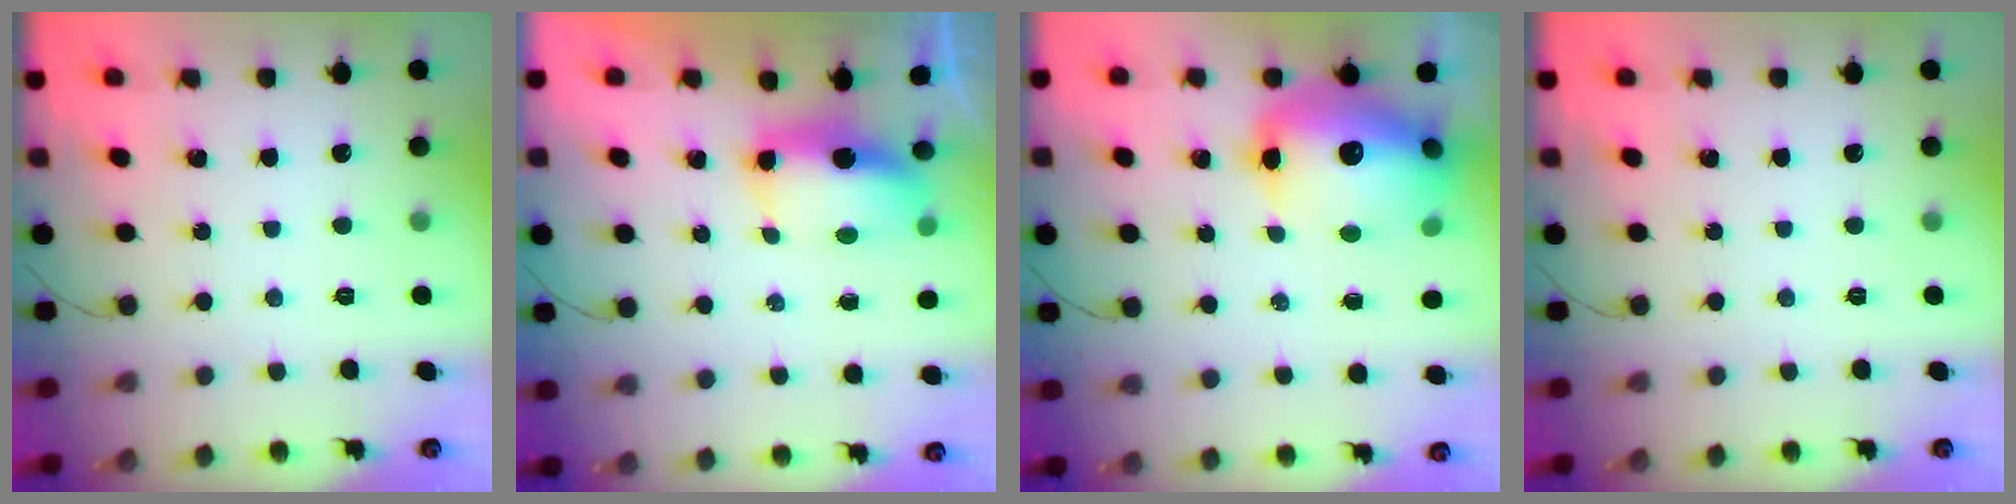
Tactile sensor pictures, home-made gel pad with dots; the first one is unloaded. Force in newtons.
{"total": 7.4, "press": 7.4, "slide": 0.6}
{"total": 18.3, "press": 17.8, "slide": 4.1}
{"total": 0.0}